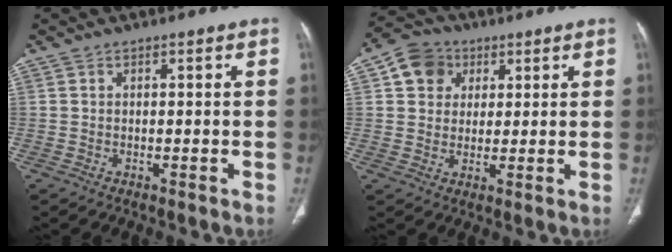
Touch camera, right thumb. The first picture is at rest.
{"total": 7.9, "force": [2.8, 6.9, 2.8], "torque": [-0.023, -0.002, 0.044]}